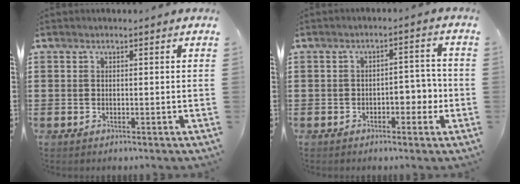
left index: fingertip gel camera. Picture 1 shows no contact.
{"total": 4.2, "force": [-1.8, 2.2, 3.1], "torque": [-0.039, 0.003, -0.041]}